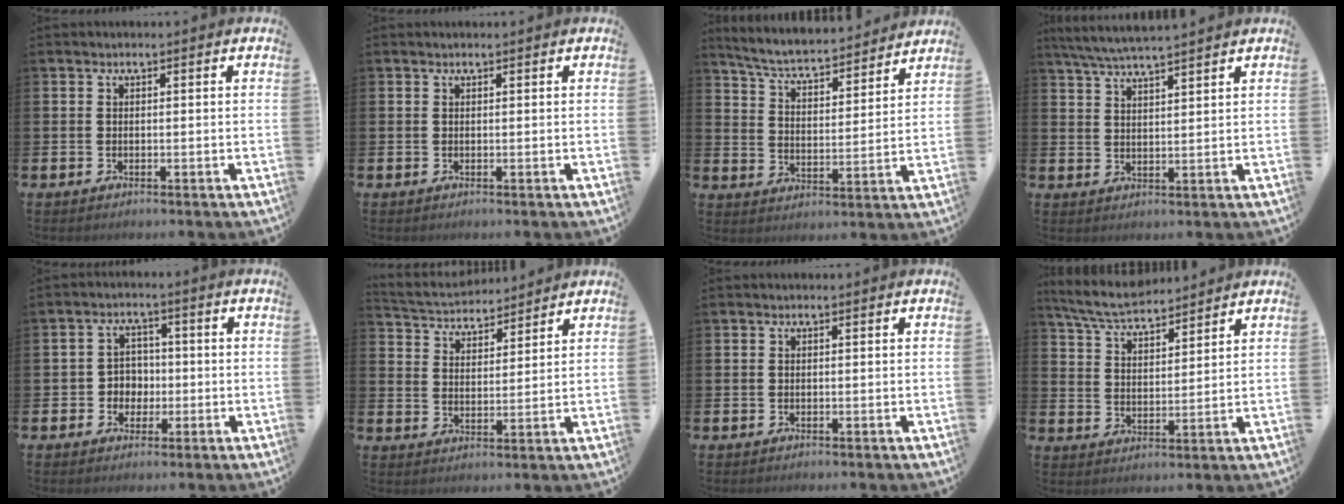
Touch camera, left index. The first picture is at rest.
{"total": 0.0}
{"total": 5.8, "force": [5.5, 0.7, 1.6], "torque": [-0.060, -0.045, 0.090]}
{"total": 5.1, "force": [4.9, 0.0, 1.6], "torque": [-0.048, -0.016, 0.088]}
{"total": 3.5, "force": [-0.4, 3.3, 0.9], "torque": [-0.016, 0.002, -0.018]}
{"total": 4.2, "force": [4.1, 1.1, -0.3], "torque": [-0.020, -0.028, 0.072]}
{"total": 0.0}
{"total": 6.3, "force": [6.0, 0.9, 1.6], "torque": [-0.060, -0.028, 0.109]}